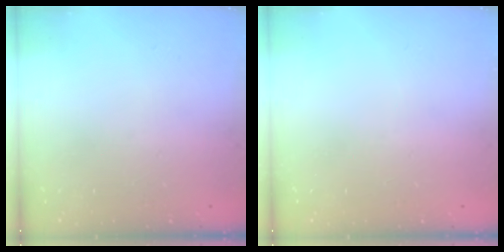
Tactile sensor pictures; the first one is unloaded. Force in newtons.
{"total": 0.0}